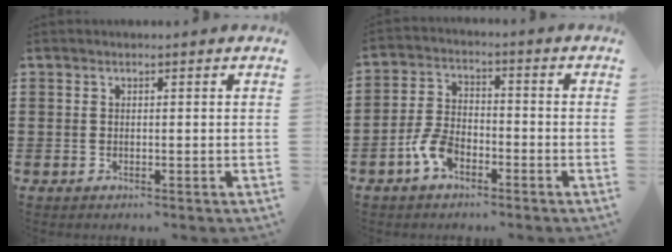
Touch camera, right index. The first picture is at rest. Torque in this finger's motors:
{"motor_torque": [0.69, 0.69, 0.29, 0.05]}